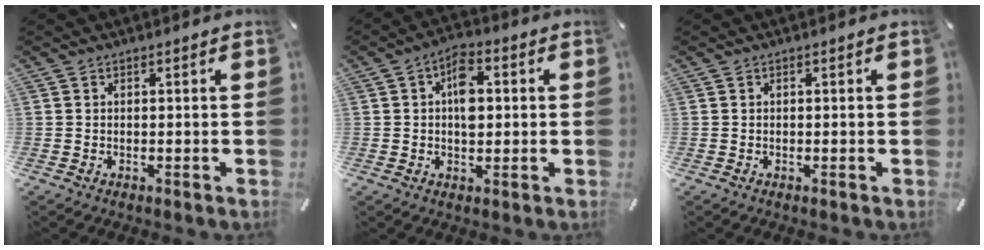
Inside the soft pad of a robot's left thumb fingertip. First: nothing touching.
{"total": 7.0, "force": [0.9, 4.4, 5.4], "torque": [-0.074, 0.002, 0.010]}
{"total": 0.0}